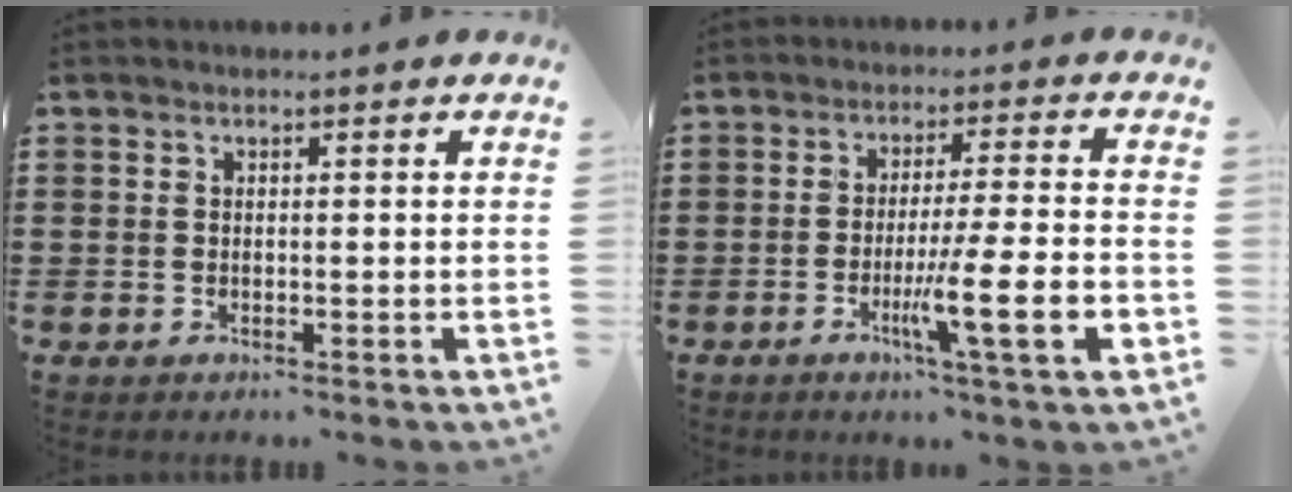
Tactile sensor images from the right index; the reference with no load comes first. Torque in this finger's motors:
{"motor_torque": [0.85, -0.24, 0.32, 0.12]}